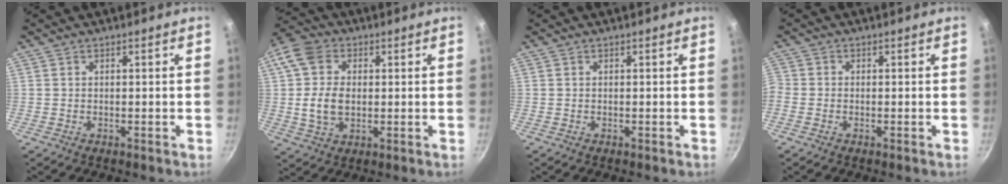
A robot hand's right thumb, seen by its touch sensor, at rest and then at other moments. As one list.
[{"total": 11.7, "force": [0.7, 8.8, 7.7], "torque": [-0.137, 0.011, 0.006]}, {"total": 0.0}, {"total": 1.8, "force": [-0.9, 1.4, 0.6], "torque": [-0.017, 0.004, -0.026]}]